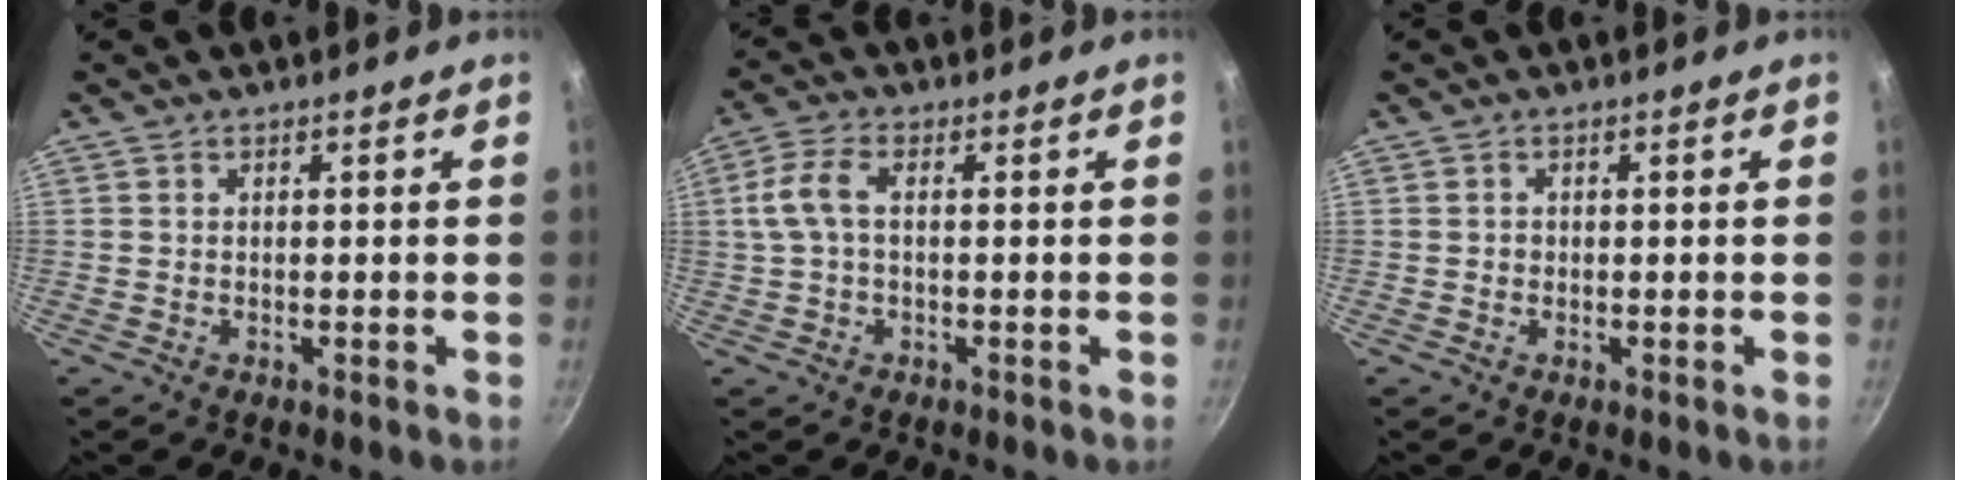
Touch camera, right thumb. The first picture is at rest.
{"total": 5.6, "force": [0.3, 2.8, 4.9], "torque": [-0.115, 0.015, 0.001]}
{"total": 0.6, "force": [-0.1, 0.5, 0.1], "torque": [0.001, 0.002, -0.004]}